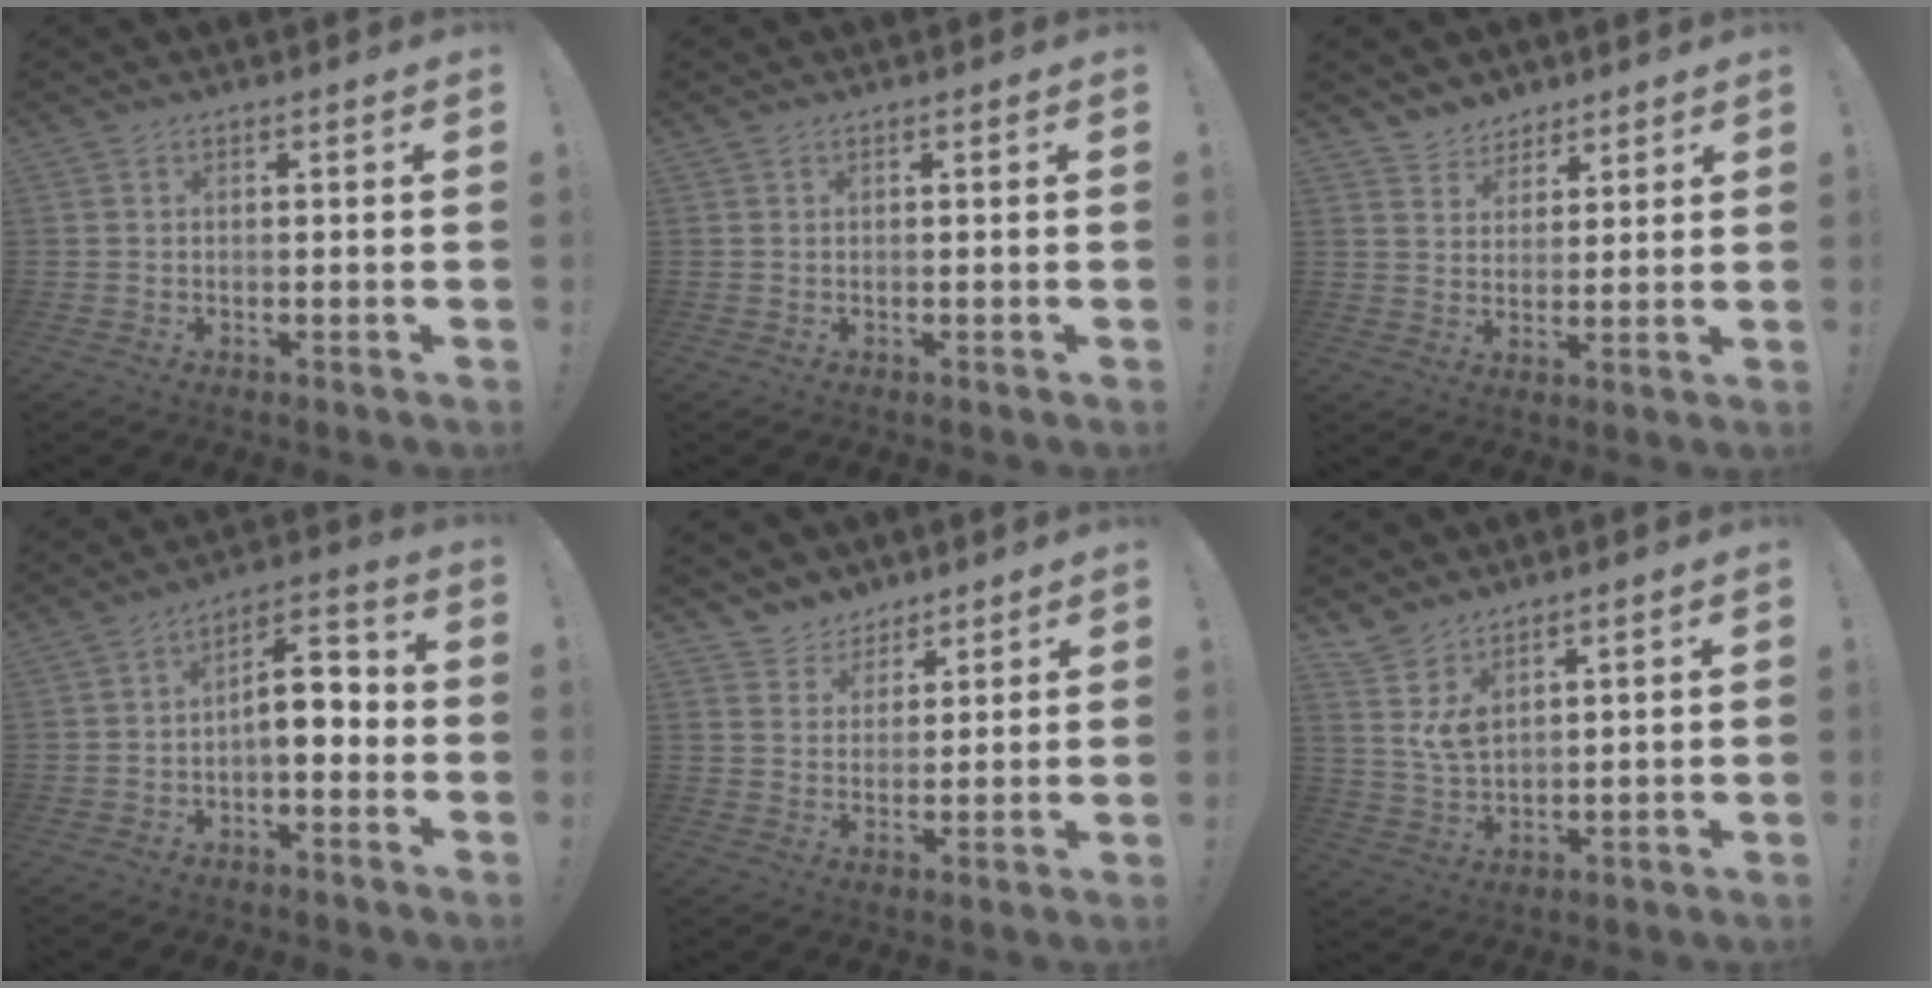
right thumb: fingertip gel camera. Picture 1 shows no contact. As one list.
[{"total": 0.0}, {"total": 5.7, "force": [4.5, 3.5, -0.3], "torque": [0.000, -0.039, 0.089]}, {"total": 9.0, "force": [-2.1, 4.8, 7.3], "torque": [-0.103, 0.012, -0.037]}, {"total": 5.7, "force": [4.2, 3.8, -0.4], "torque": [-0.001, -0.041, 0.083]}, {"total": 7.2, "force": [4.6, 3.7, 4.0], "torque": [-0.076, -0.022, 0.091]}]